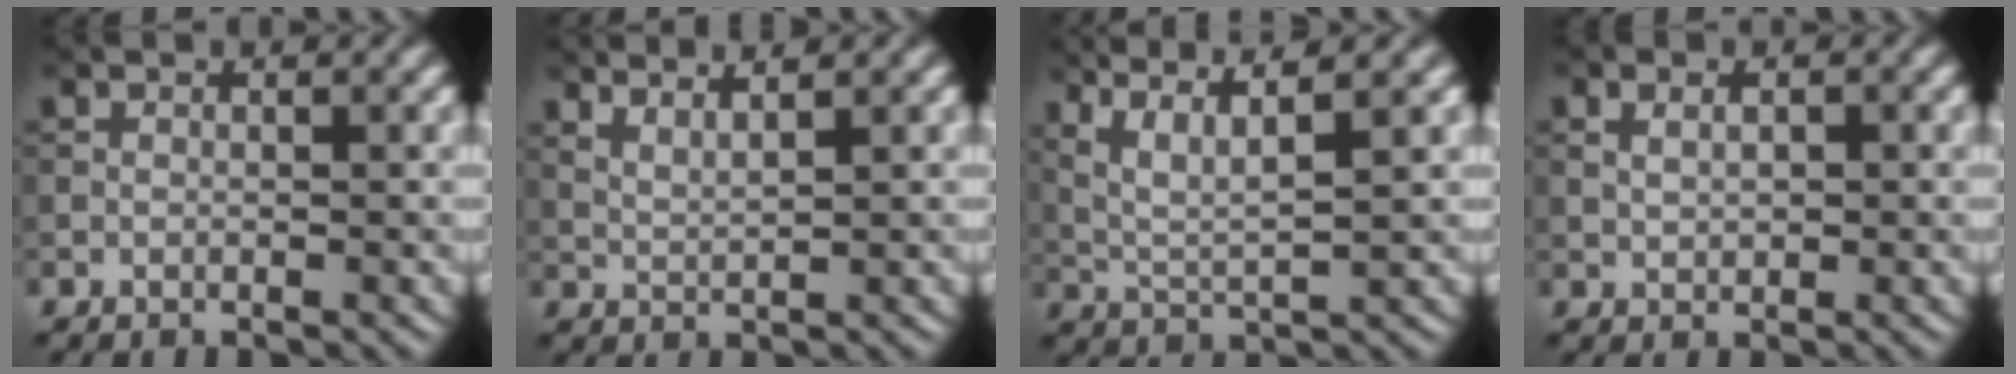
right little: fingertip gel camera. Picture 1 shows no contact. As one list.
[{"total": 2.7, "force": [2.2, 0.5, 1.5], "torque": [-0.024, 0.005, 0.033]}, {"total": 5.3, "force": [3.3, 0.9, 4.1], "torque": [-0.085, 0.010, 0.059]}, {"total": 2.0, "force": [0.5, 1.3, 1.4], "torque": [-0.027, 0.001, 0.012]}]